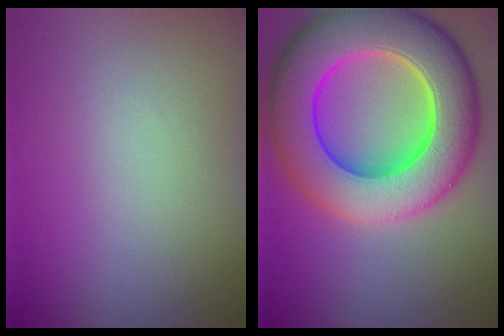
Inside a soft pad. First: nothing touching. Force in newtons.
{"total": 14.0, "press": 13.9, "slide": 0.5}